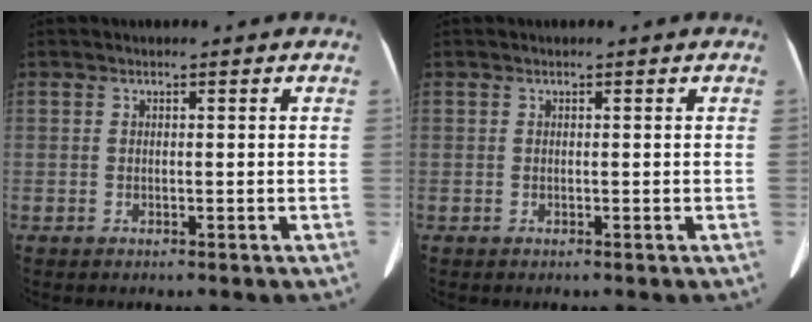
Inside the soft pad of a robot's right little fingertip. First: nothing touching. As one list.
[{"total": 0.0}]